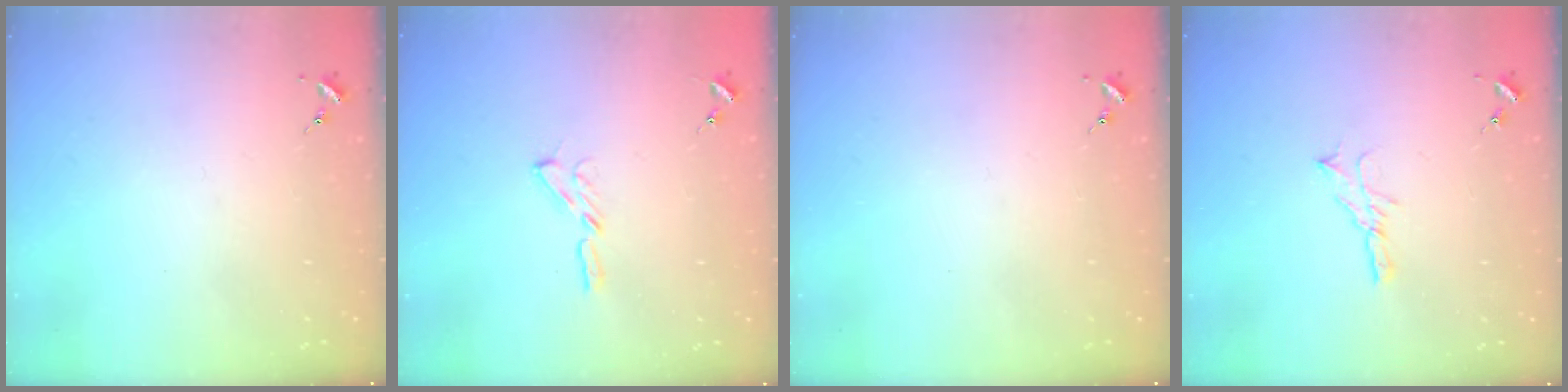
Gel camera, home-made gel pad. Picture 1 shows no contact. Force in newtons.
{"total": 3.2, "press": 3.2, "slide": 0.3}
{"total": 0.0}
{"total": 5.7, "press": 5.7, "slide": 0.6}